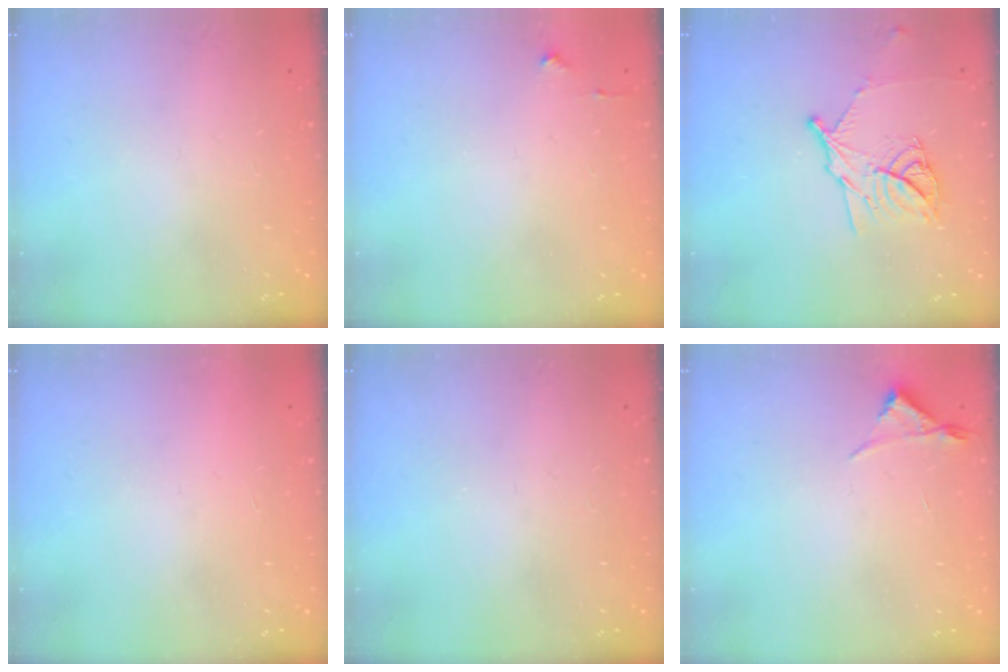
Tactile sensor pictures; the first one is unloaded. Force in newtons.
{"total": 2.7, "press": 2.6, "slide": 0.4}
{"total": 12.7, "press": 12.7, "slide": 0.7}
{"total": 1.7, "press": 1.7, "slide": 0.1}
{"total": 0.0}
{"total": 3.0, "press": 2.9, "slide": 0.5}